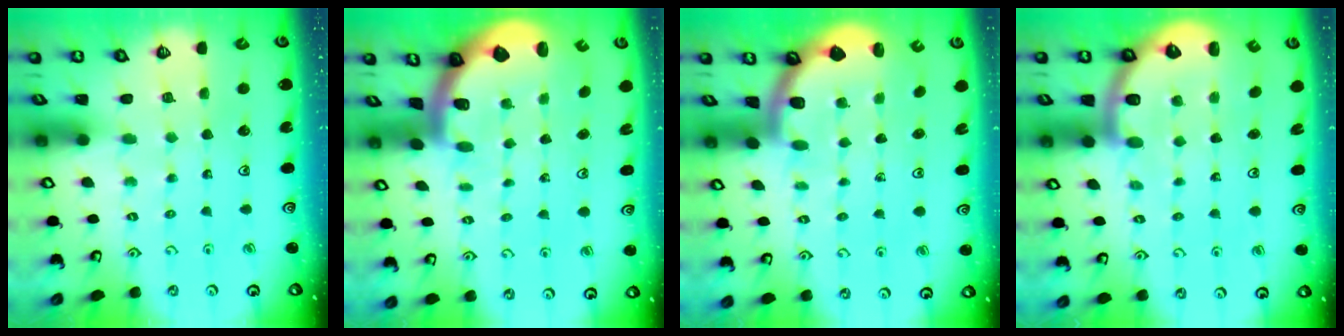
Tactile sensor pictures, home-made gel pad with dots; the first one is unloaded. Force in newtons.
{"total": 1.9, "press": 1.8, "slide": 0.5}
{"total": 1.9, "press": 1.9, "slide": 0.3}
{"total": 5.4, "press": 5.0, "slide": 2.0}